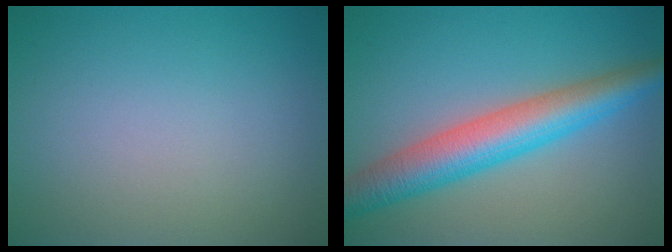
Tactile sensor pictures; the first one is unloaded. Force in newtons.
{"total": 6.7, "press": 6.7, "slide": 0.3}